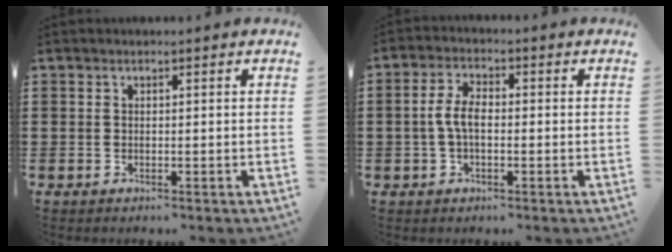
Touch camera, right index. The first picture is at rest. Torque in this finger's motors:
{"motor_torque": [0.61, -0.42, 0.21, 0.11]}